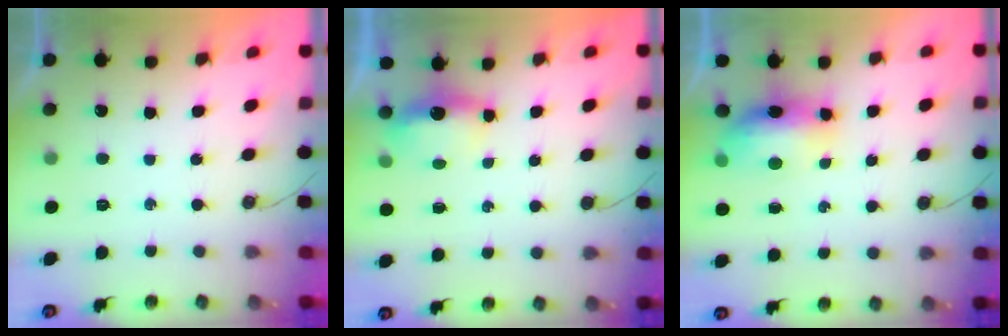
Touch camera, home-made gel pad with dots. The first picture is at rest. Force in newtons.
{"total": 4.0, "press": 4.0, "slide": 0.5}
{"total": 13.4, "press": 10.4, "slide": 8.4}